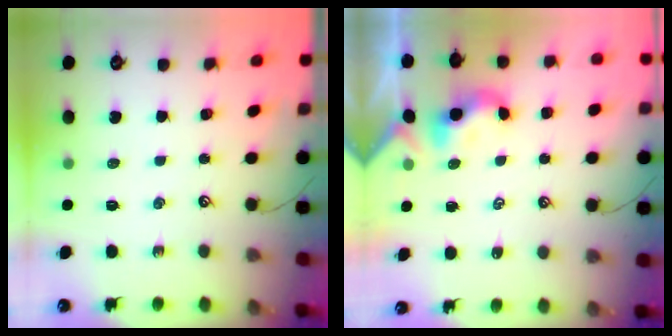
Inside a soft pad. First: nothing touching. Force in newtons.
{"total": 2.3, "press": 2.3, "slide": 0.2}